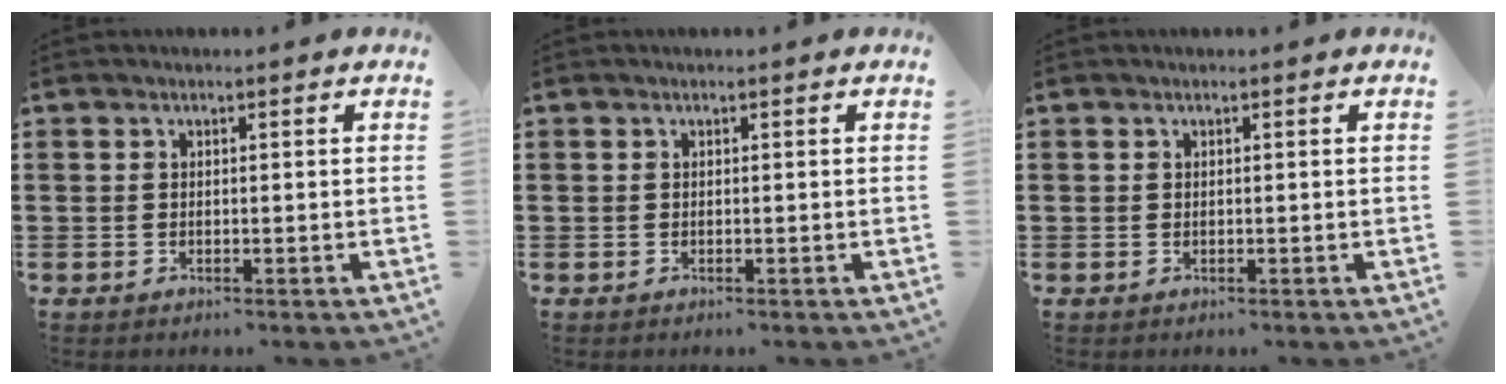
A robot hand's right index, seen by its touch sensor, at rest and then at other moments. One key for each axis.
{"total": 0.0}
{"total": 0.0}